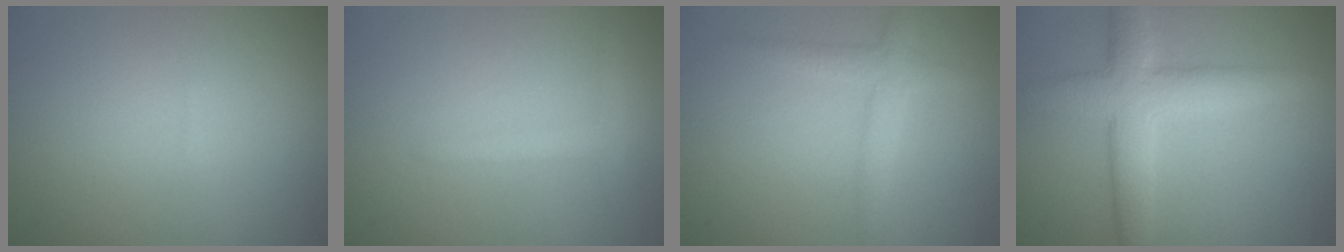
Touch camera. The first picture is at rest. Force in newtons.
{"total": 1.4, "press": 1.4, "slide": 0.2}
{"total": 2.5, "press": 2.5, "slide": 0.1}
{"total": 5.7, "press": 5.7, "slide": 0.3}